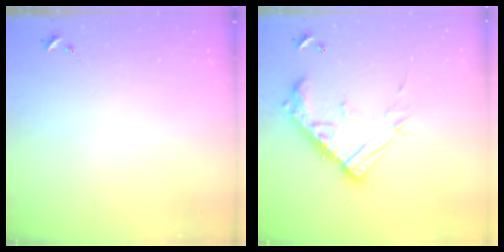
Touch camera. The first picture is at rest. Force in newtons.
{"total": 17.5, "press": 17.4, "slide": 1.3}